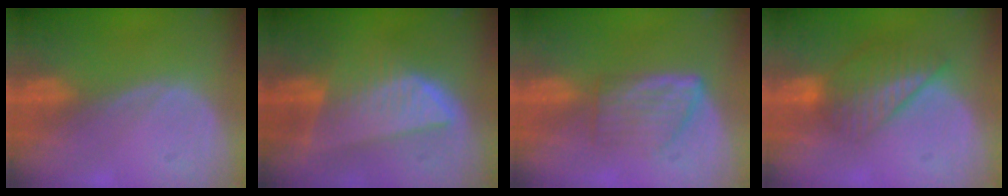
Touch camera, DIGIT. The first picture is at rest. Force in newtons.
{"total": 8.3, "press": 7.3, "slide": 4.0}
{"total": 5.9, "press": 5.3, "slide": 2.6}
{"total": 6.8, "press": 6.0, "slide": 3.2}